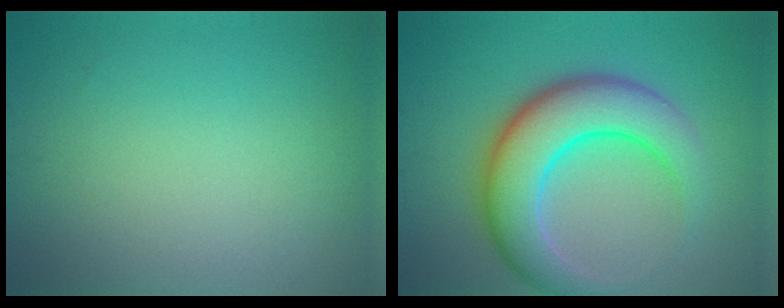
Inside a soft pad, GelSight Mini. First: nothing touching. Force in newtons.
{"total": 8.2, "press": 8.2, "slide": 0.3}